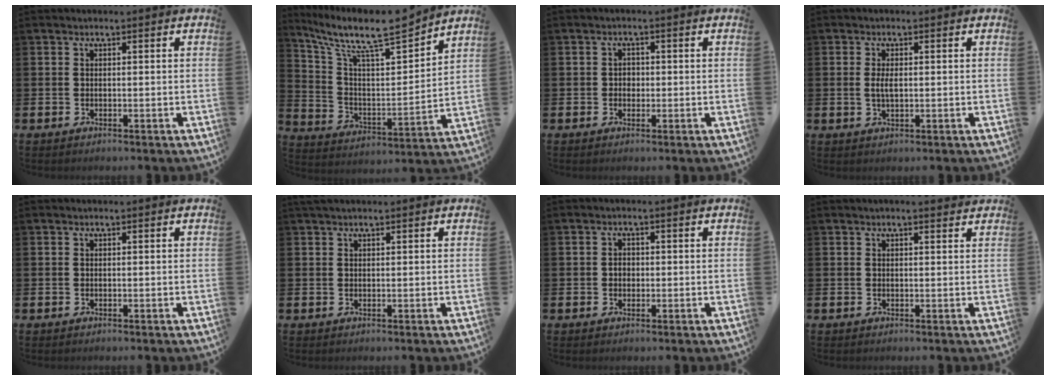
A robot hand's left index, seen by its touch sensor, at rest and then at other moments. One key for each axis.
{"total": 11.0, "fx": 9.6, "fy": 1.9, "fz": 5.0, "tx": -0.127, "ty": -0.073, "tz": 0.160}
{"total": 1.6, "fx": -0.1, "fy": 1.4, "fz": 0.8, "tx": 0.000, "ty": 0.001, "tz": -0.008}
{"total": 2.4, "fx": 0.1, "fy": 1.0, "fz": 2.2, "tx": -0.043, "ty": 0.003, "tz": 0.000}
{"total": 0.0}
{"total": 1.1, "fx": 1.0, "fy": 0.1, "fz": 0.4, "tx": -0.008, "ty": 0.002, "tz": 0.017}
{"total": 1.5, "fx": -0.1, "fy": 1.3, "fz": 0.8, "tx": -0.006, "ty": 0.005, "tz": -0.006}
{"total": 1.1, "fx": 1.1, "fy": 0.0, "fz": 0.3, "tx": 0.001, "ty": -0.002, "tz": 0.018}